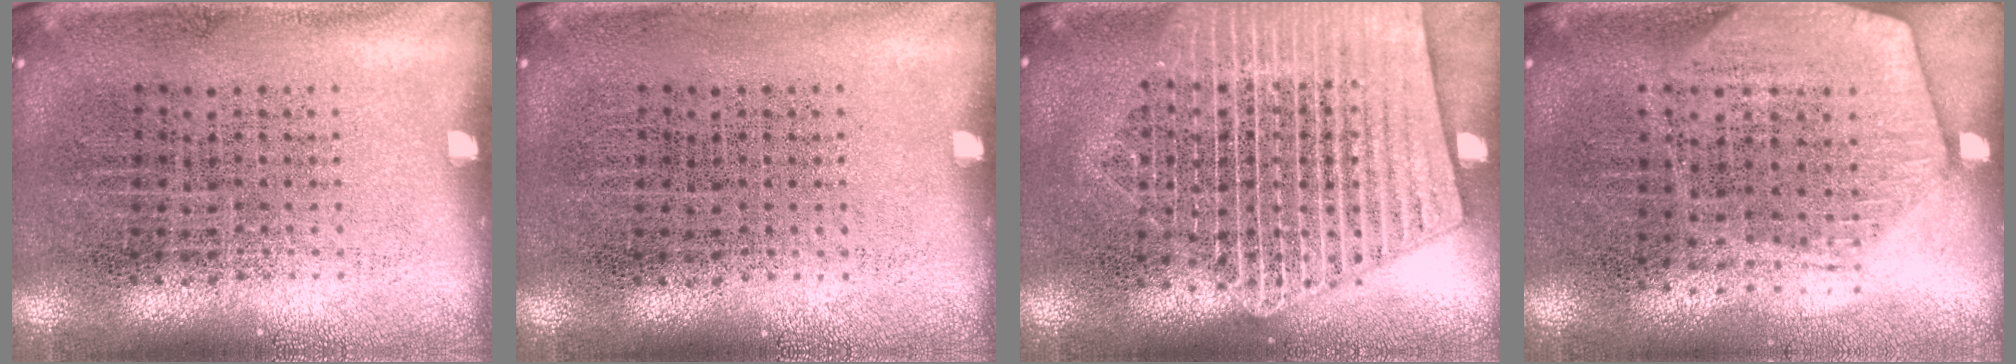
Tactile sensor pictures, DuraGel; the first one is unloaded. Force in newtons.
{"total": 0.0}
{"total": 3.1, "press": 3.1, "slide": 0.3}
{"total": 1.9, "press": 1.7, "slide": 0.9}